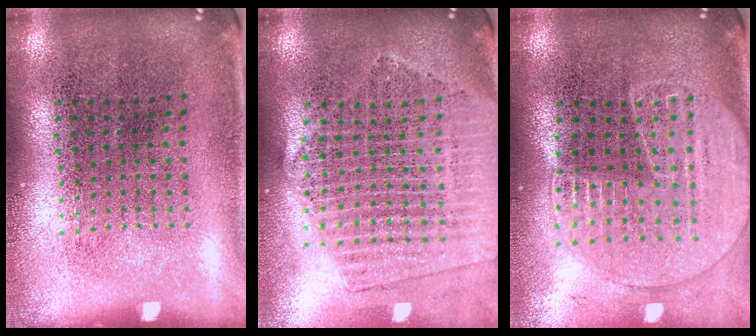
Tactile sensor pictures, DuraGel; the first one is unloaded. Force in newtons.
{"total": 2.1, "press": 1.9, "slide": 0.8}
{"total": 1.8, "press": 1.6, "slide": 0.7}